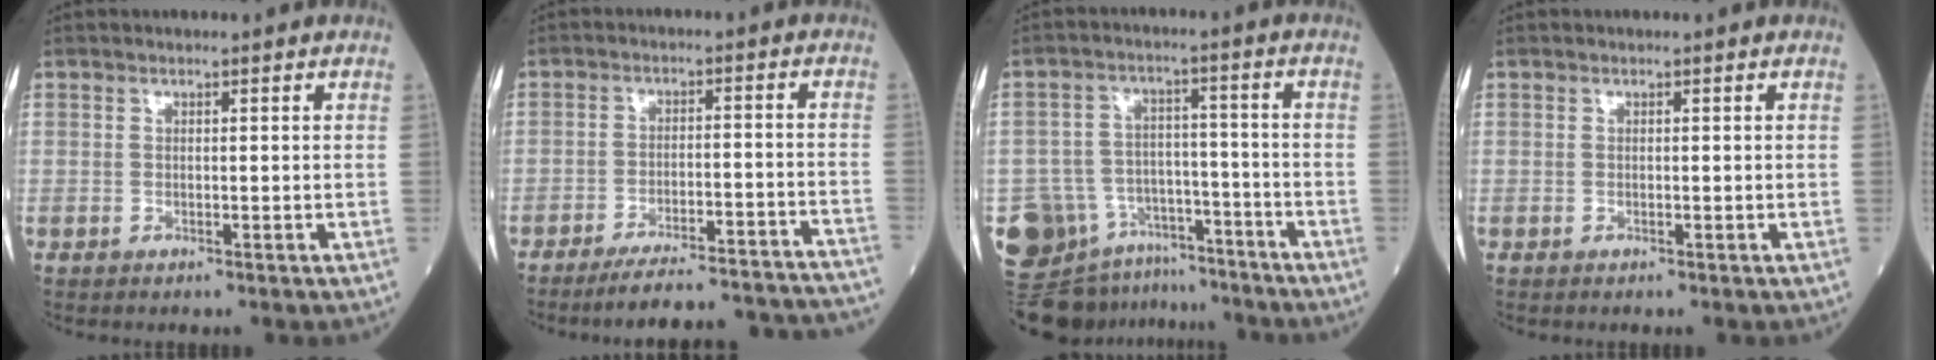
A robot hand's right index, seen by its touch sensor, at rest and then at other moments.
{"total": 20.5, "force": [-19.4, 0.9, 6.4], "torque": [-0.054, -0.003, -0.250]}
{"total": 12.4, "force": [-10.3, 6.7, 1.8], "torque": [-0.041, 0.052, -0.154]}
{"total": 0.0}